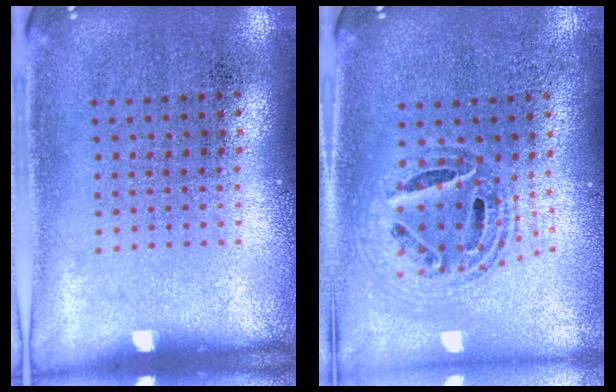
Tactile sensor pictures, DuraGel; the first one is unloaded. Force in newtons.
{"total": 0.9, "press": 0.9, "slide": 0.2}